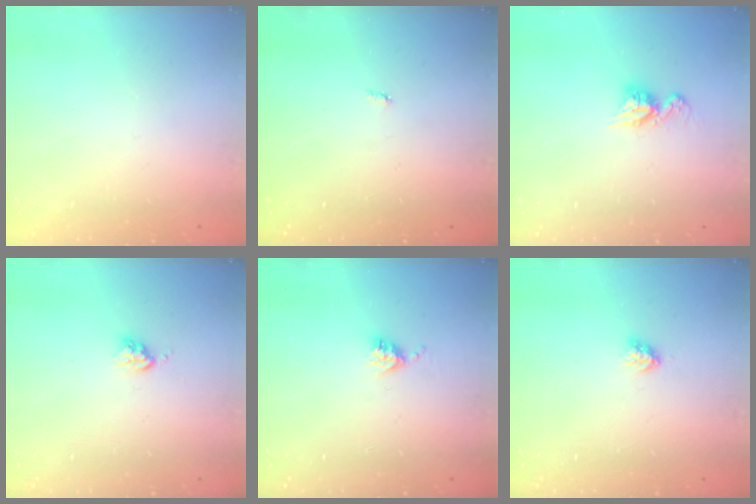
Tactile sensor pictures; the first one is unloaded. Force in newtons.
{"total": 2.1, "press": 2.1, "slide": 0.4}
{"total": 7.8, "press": 7.8, "slide": 0.6}
{"total": 3.7, "press": 3.7, "slide": 0.5}
{"total": 4.8, "press": 4.8, "slide": 0.4}
{"total": 3.1, "press": 3.1, "slide": 0.3}